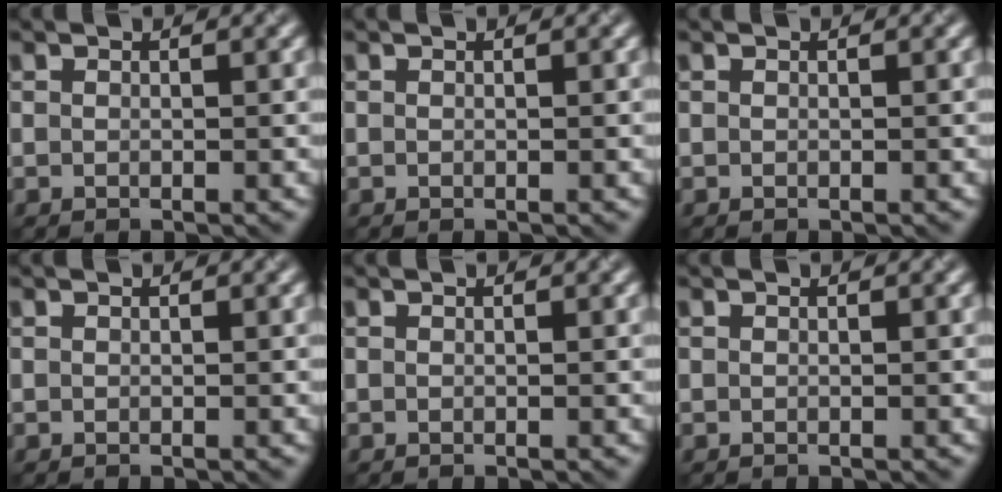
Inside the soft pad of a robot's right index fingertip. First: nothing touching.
{"total": 0.0}
{"total": 0.0}
{"total": 0.0}
{"total": 0.0}
{"total": 0.0}